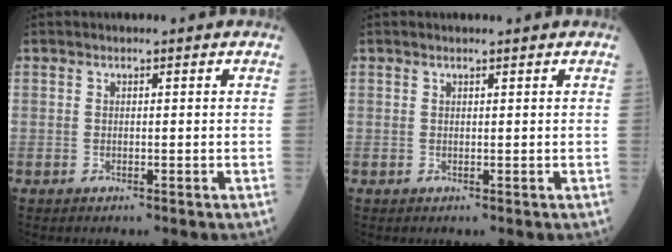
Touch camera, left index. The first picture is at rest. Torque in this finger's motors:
{"motor_torque": [-0.05, -0.04, 0.06, 0.02]}